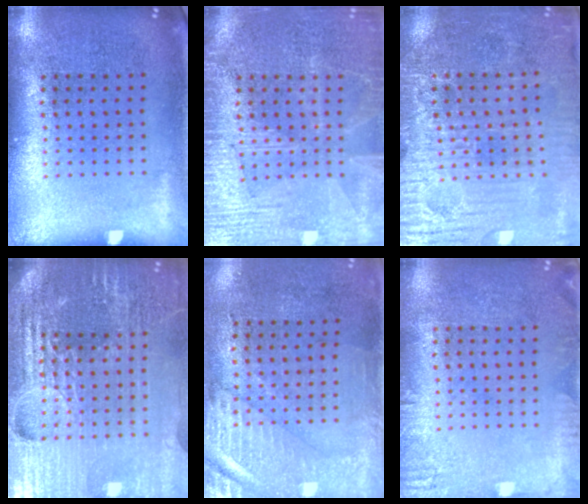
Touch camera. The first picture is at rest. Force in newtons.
{"total": 4.3, "press": 4.2, "slide": 0.5}
{"total": 3.5, "press": 3.4, "slide": 0.8}
{"total": 6.0, "press": 5.4, "slide": 2.6}
{"total": 3.0, "press": 2.5, "slide": 1.5}
{"total": 1.7, "press": 1.7, "slide": 0.2}